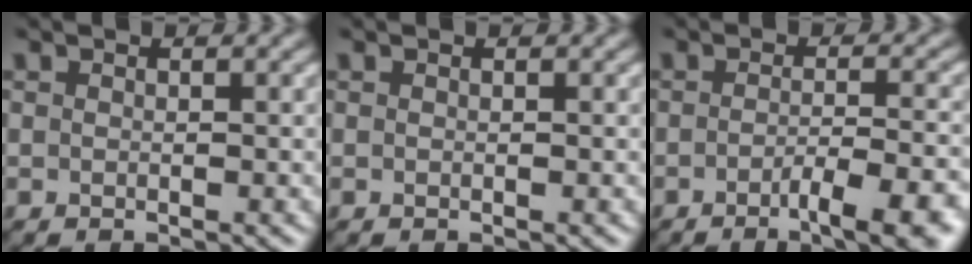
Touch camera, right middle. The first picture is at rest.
{"total": 0.0}
{"total": 6.5, "force": [-3.1, 1.7, 5.5], "torque": [-0.066, -0.002, -0.040]}